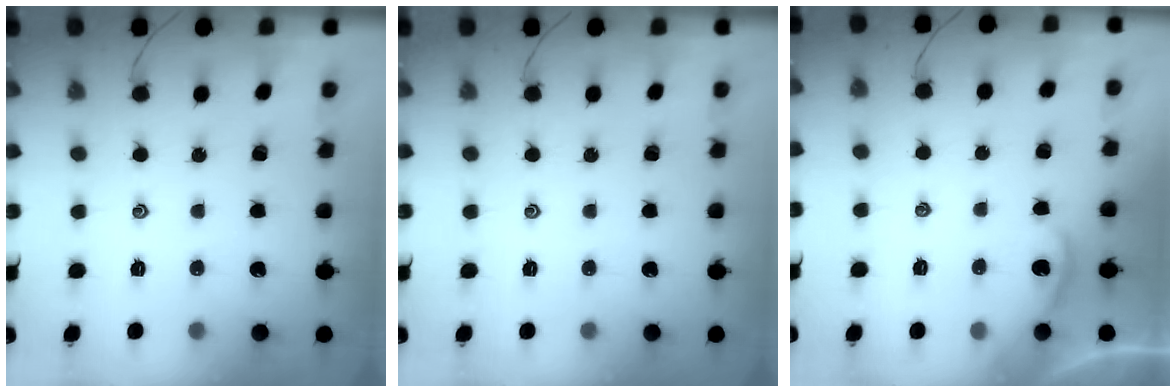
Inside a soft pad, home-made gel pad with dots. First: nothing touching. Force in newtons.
{"total": 0.0}
{"total": 1.5, "press": 1.5, "slide": 0.2}